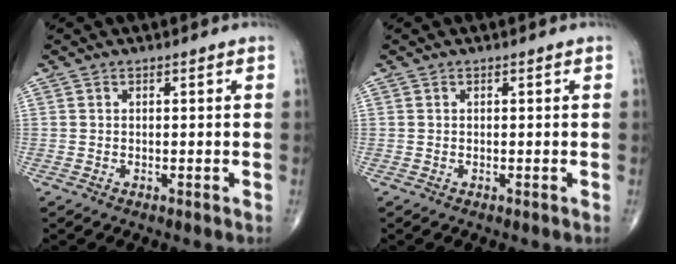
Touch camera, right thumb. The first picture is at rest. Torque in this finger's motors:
{"motor_torque": [0.00, 0.00, 0.04, 0.05, 0.00]}